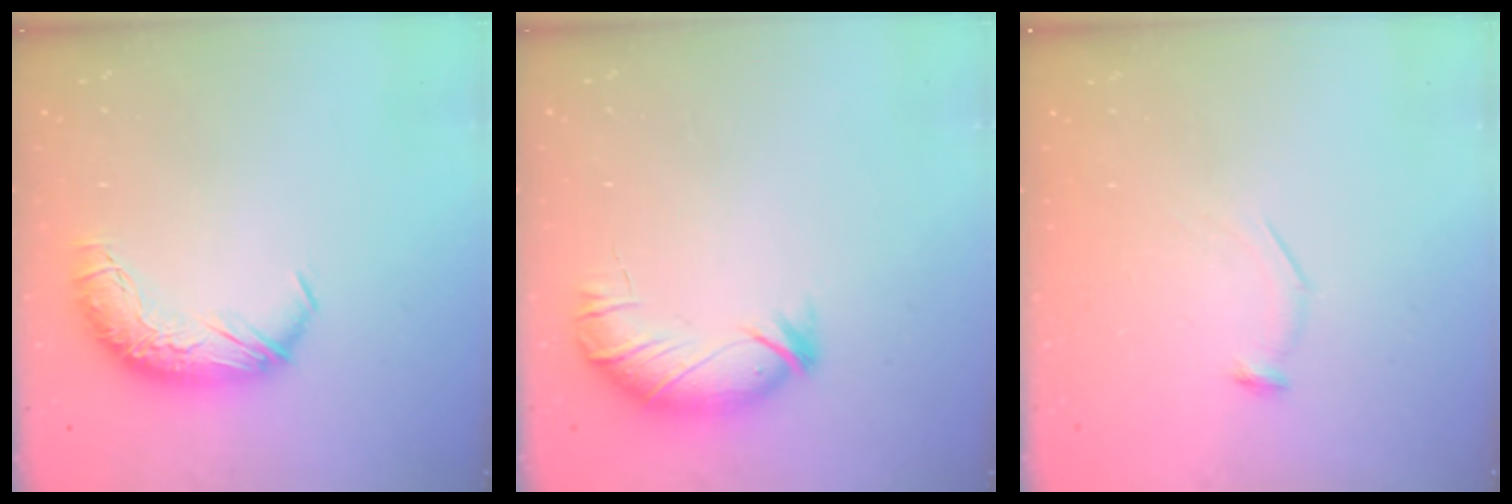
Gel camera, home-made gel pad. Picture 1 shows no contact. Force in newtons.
{"total": 3.6, "press": 3.5, "slide": 0.8}
{"total": 8.9, "press": 8.9, "slide": 0.3}